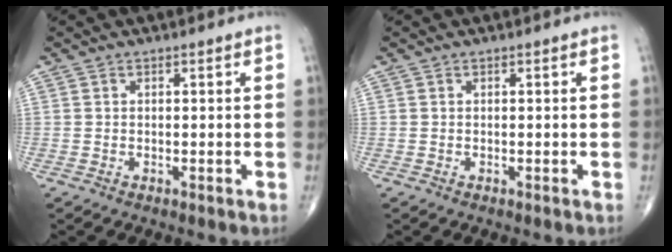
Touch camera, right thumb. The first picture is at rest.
{"total": 0.0}